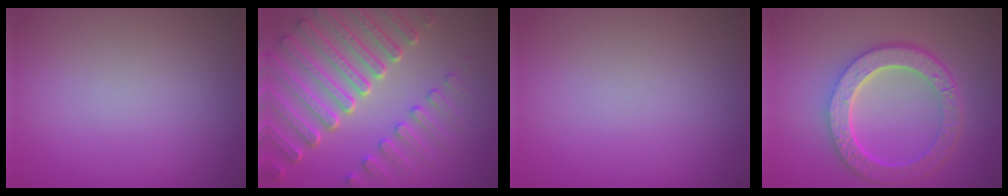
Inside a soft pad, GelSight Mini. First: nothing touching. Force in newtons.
{"total": 8.1, "press": 6.1, "slide": 5.3}
{"total": 0.0}
{"total": 6.8, "press": 5.0, "slide": 4.6}